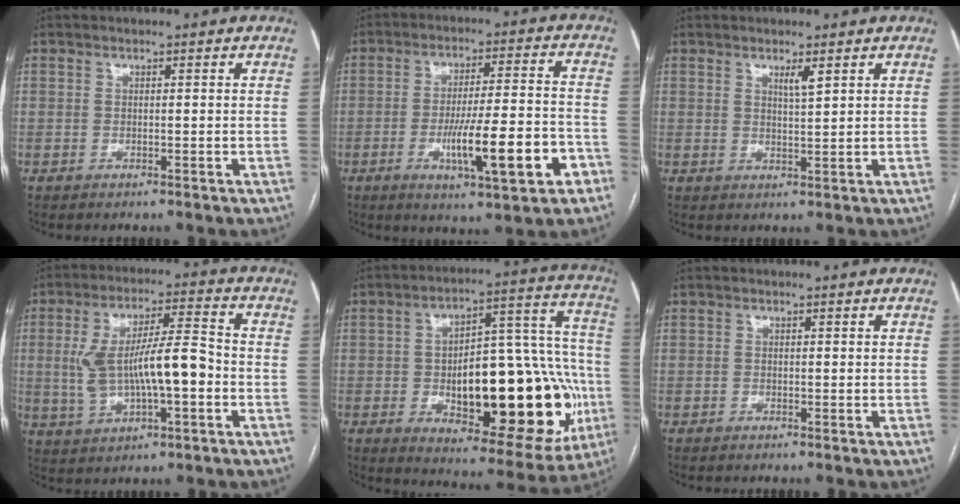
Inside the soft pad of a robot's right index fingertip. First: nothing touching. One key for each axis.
{"total": 13.7, "fx": -5.3, "fy": 1.8, "fz": 12.5, "tx": -0.199, "ty": 0.002, "tz": -0.073}
{"total": 2.1, "fx": 1.3, "fy": 0.1, "fz": 1.7, "tx": -0.032, "ty": -0.005, "tz": 0.024}
{"total": 12.4, "fx": -1.1, "fy": 3.4, "fz": 11.9, "tx": -0.228, "ty": 0.023, "tz": -0.013}
{"total": 28.3, "fx": -6.0, "fy": 10.5, "fz": 25.6, "tx": -0.307, "ty": 0.032, "tz": -0.062}
{"total": 0.0}